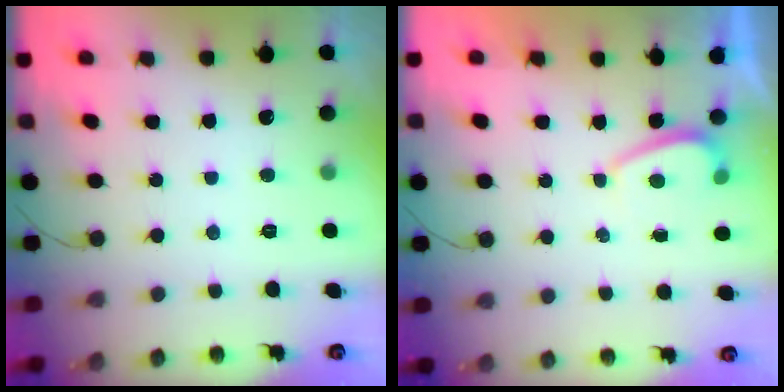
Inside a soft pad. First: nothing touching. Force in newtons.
{"total": 0.6, "press": 0.3, "slide": 0.5}